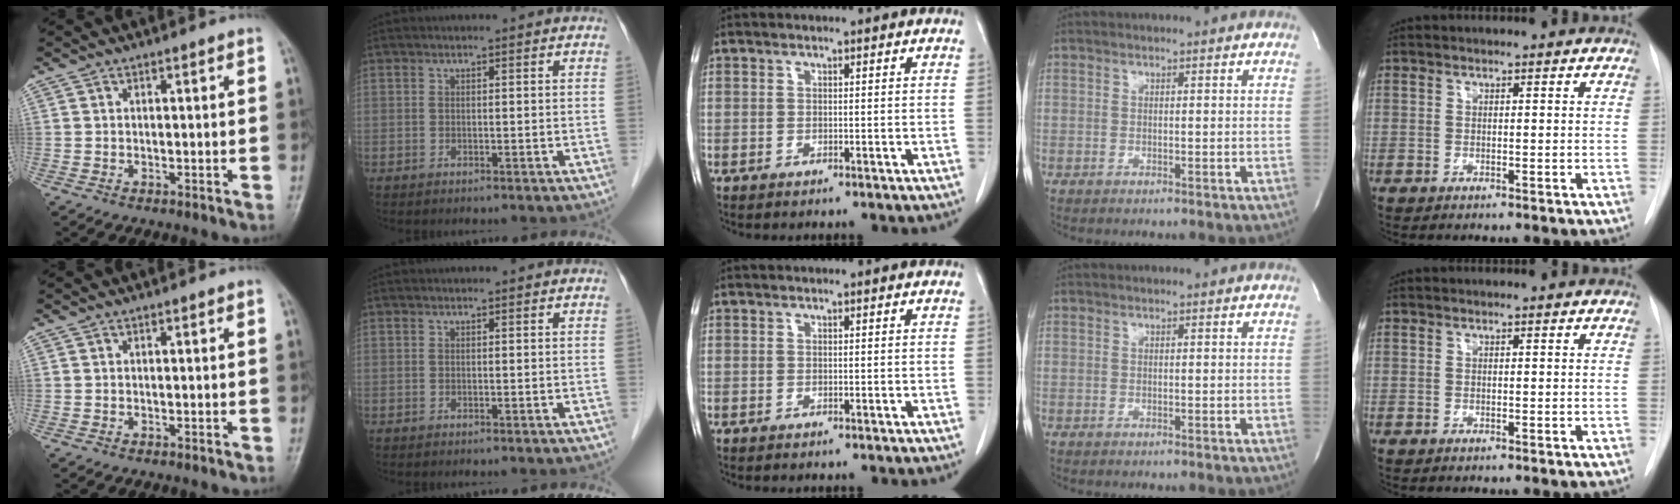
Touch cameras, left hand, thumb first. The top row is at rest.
{}